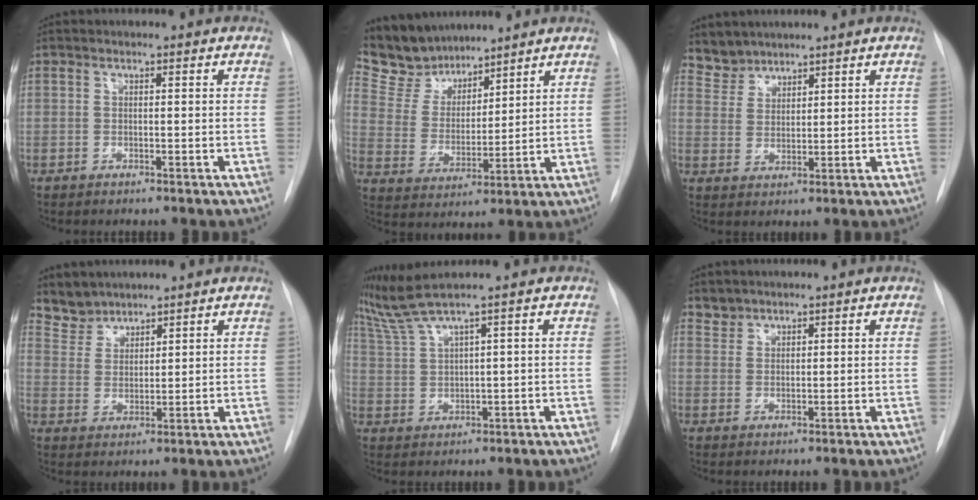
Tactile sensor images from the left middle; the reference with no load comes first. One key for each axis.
{"total": 9.4, "fx": 8.7, "fy": 3.3, "fz": 1.0, "tx": -0.032, "ty": 0.014, "tz": 0.181}
{"total": 3.9, "fx": 3.6, "fy": 1.3, "fz": -0.6, "tx": 0.017, "ty": 0.007, "tz": 0.075}
{"total": 4.5, "fx": 4.2, "fy": 1.6, "fz": -0.4, "tx": 0.011, "ty": 0.009, "tz": 0.090}
{"total": 3.0, "fx": 2.1, "fy": -0.3, "fz": 2.2, "tx": -0.061, "ty": 0.023, "tz": 0.051}
{"total": 2.0, "fx": 1.8, "fy": 0.8, "fz": -0.4, "tx": 0.012, "ty": 0.007, "tz": 0.032}